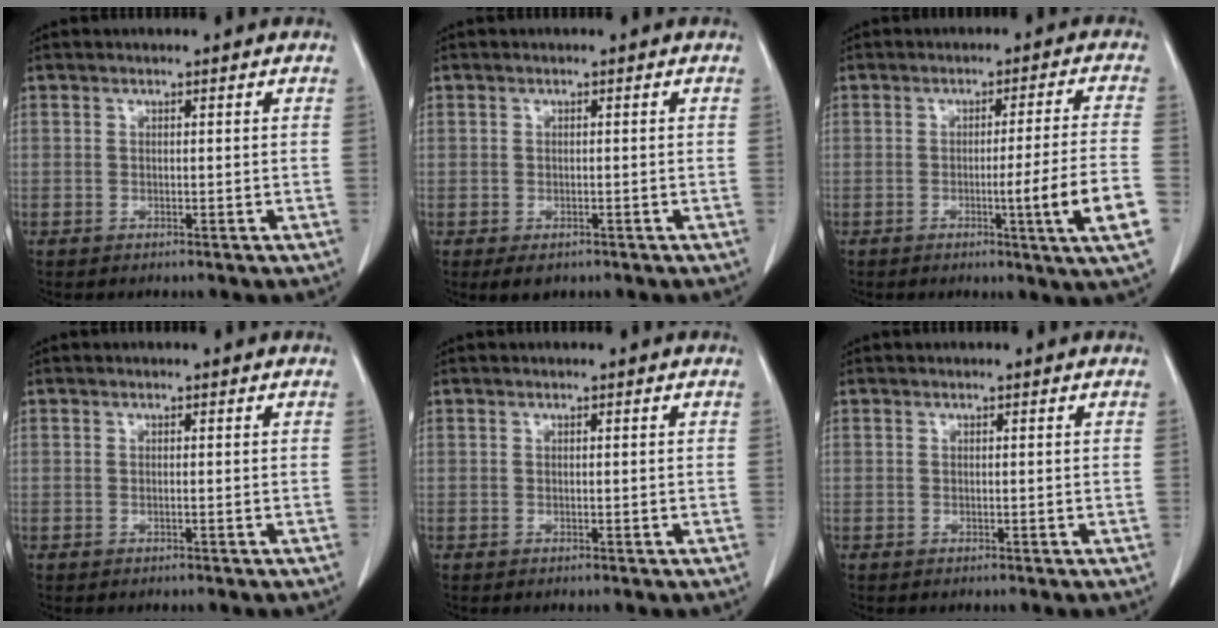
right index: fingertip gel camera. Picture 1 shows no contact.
{"total": 2.2, "force": [-1.3, 1.5, 1.0], "torque": [-0.012, -0.001, -0.009]}
{"total": 10.0, "force": [-3.1, -1.8, 9.4], "torque": [-0.127, -0.018, -0.046]}
{"total": 0.0}
{"total": 0.0}
{"total": 0.0}